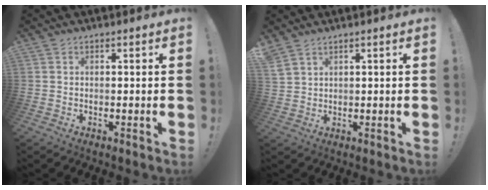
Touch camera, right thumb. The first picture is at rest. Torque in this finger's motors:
{"motor_torque": [0.45, 0.50, 1.12, 0.48, 0.10]}